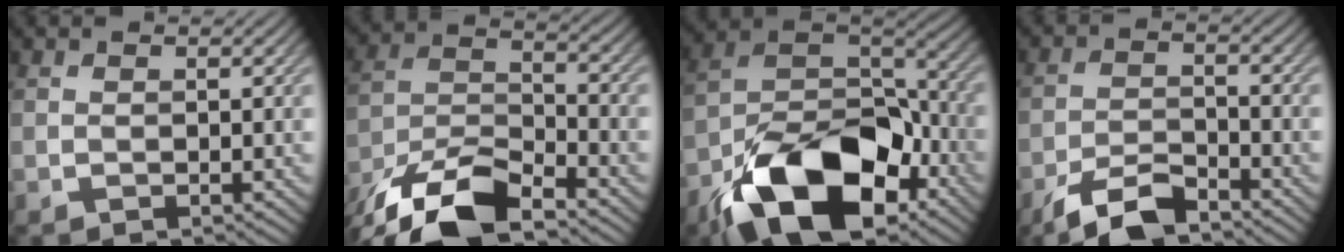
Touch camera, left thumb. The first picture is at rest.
{"total": 12.5, "force": [-9.2, 4.3, 7.3], "torque": [-0.147, -0.005, -0.187]}
{"total": 17.3, "force": [-10.0, 8.9, 10.9], "torque": [-0.196, -0.030, -0.190]}
{"total": 7.1, "force": [-5.5, 2.2, 4.0], "torque": [-0.076, -0.001, -0.110]}